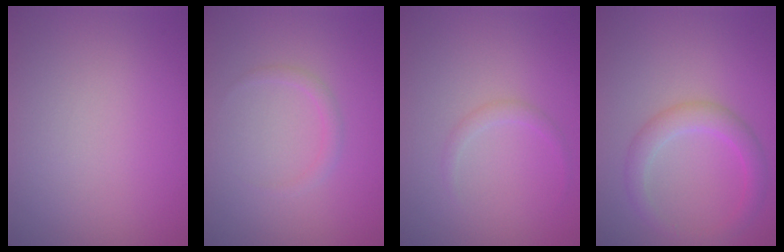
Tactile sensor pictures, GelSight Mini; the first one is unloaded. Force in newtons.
{"total": 1.0, "press": 1.0, "slide": 0.0}
{"total": 0.9, "press": 0.9, "slide": 0.1}
{"total": 2.7, "press": 2.7, "slide": 0.1}